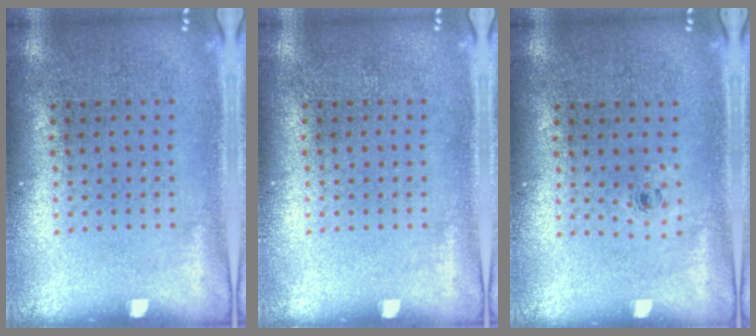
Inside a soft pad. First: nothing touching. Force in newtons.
{"total": 0.0}
{"total": 0.6, "press": 0.3, "slide": 0.5}